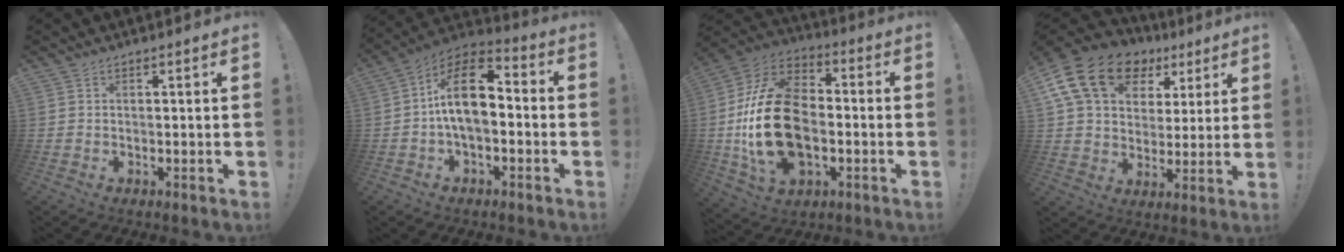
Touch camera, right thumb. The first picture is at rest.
{"total": 14.3, "force": [0.1, 7.8, 12.0], "torque": [-0.208, 0.014, 0.004]}
{"total": 25.2, "force": [-3.0, 16.6, 18.8], "torque": [-0.354, 0.034, -0.034]}
{"total": 19.9, "force": [9.0, 13.7, 11.2], "torque": [-0.187, -0.031, 0.173]}